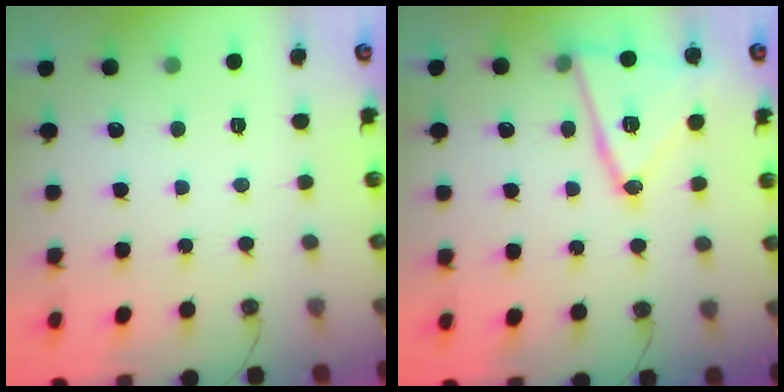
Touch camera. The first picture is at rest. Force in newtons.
{"total": 14.9, "press": 14.6, "slide": 3.1}